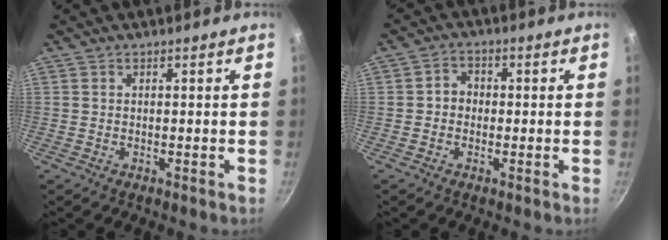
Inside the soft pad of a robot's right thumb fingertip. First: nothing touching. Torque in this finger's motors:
{"motor_torque": [-0.15, 0.10, 0.33, -0.23, 0.00]}